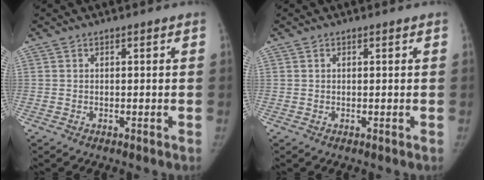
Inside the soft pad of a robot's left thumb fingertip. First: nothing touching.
{"total": 0.0}